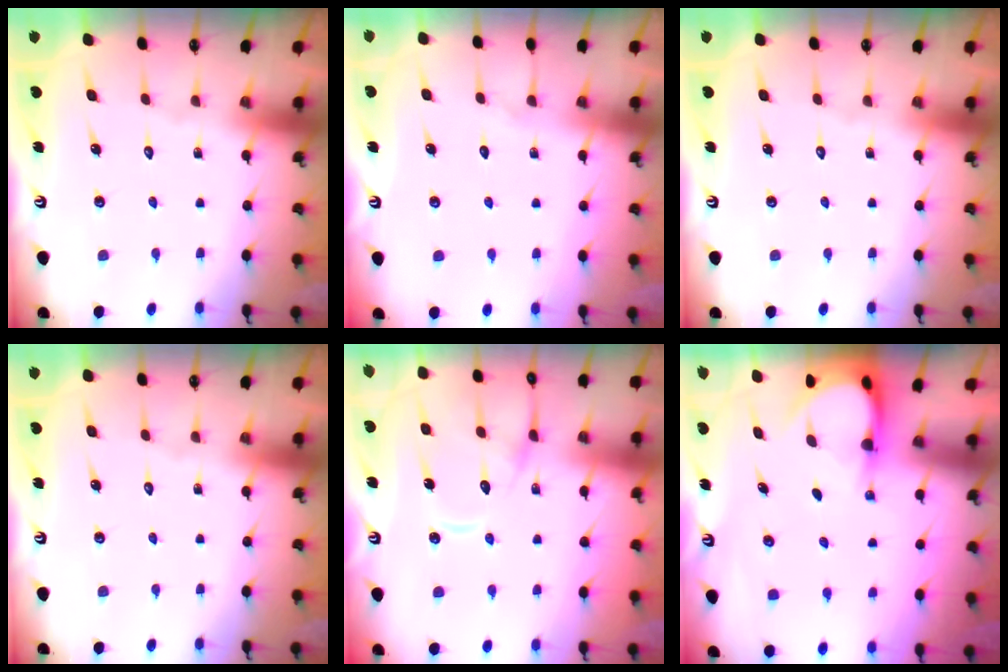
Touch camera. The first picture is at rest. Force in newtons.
{"total": 3.9, "press": 3.9, "slide": 0.5}
{"total": 0.0}
{"total": 0.0}
{"total": 13.9, "press": 13.9, "slide": 1.5}
{"total": 3.8, "press": 3.8, "slide": 0.3}